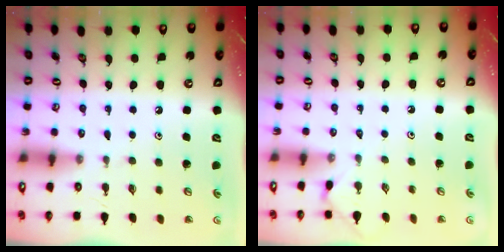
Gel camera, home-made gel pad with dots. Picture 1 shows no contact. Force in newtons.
{"total": 2.1, "press": 2.0, "slide": 0.5}